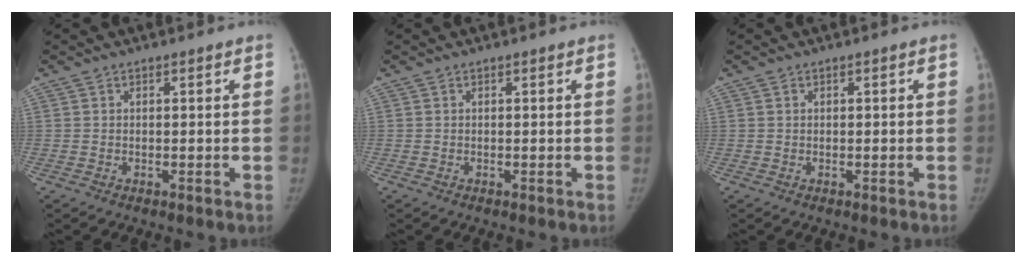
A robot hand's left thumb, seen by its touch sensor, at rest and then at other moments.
{"total": 0.0}
{"total": 0.0}